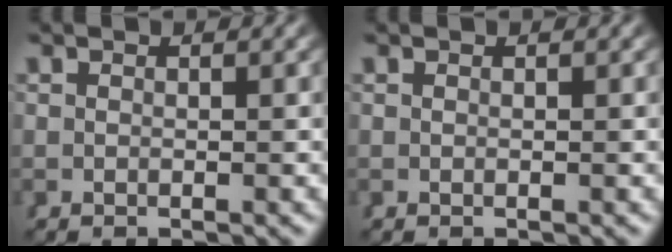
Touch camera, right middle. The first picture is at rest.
{"total": 0.0}